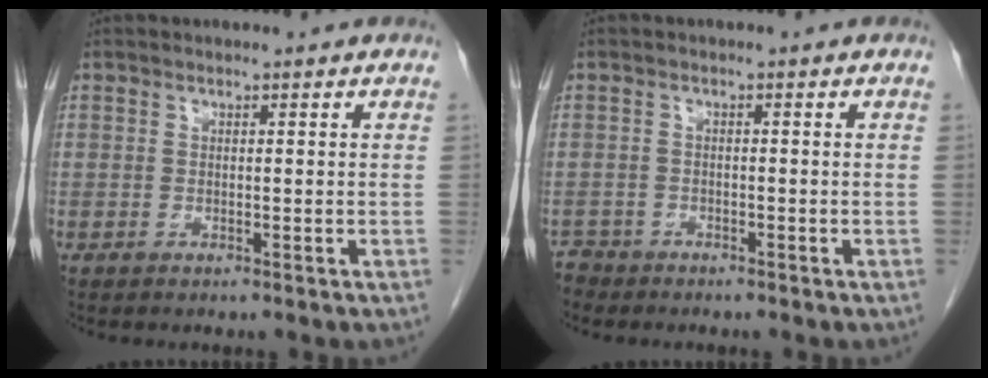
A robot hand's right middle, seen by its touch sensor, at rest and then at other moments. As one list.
[{"total": 2.2, "force": [-2.0, 0.9, -0.5], "torque": [0.003, -0.001, -0.039]}]